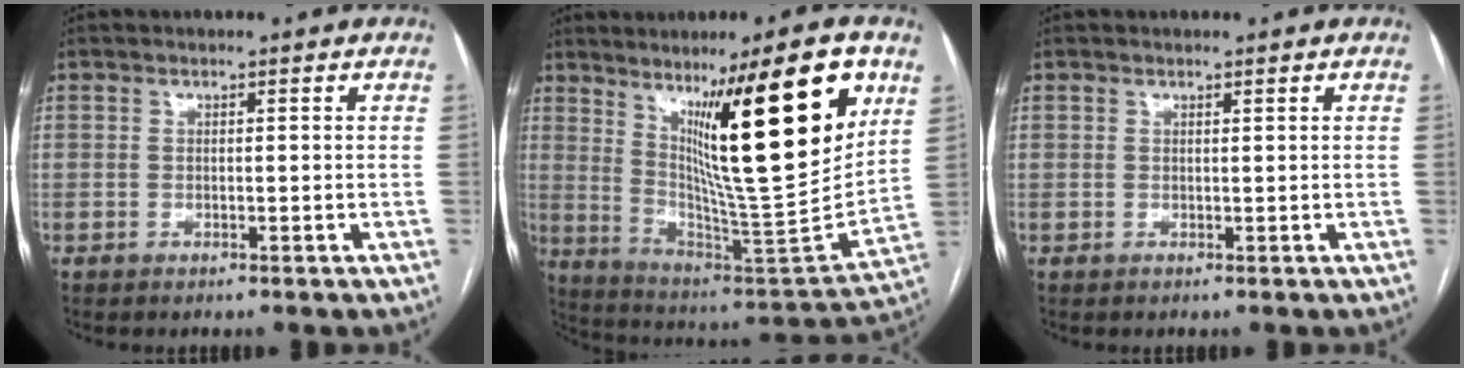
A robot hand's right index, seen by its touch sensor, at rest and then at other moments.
{"total": 25.2, "force": [10.9, 2.0, 22.6], "torque": [-0.340, -0.020, 0.172]}
{"total": 0.5, "force": [0.4, 0.3, 0.0], "torque": [-0.002, 0.004, 0.003]}